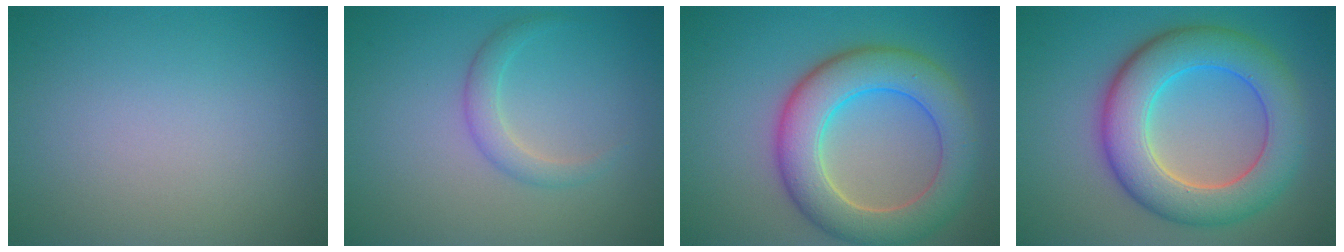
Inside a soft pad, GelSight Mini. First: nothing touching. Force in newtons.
{"total": 1.9, "press": 1.9, "slide": 0.0}
{"total": 8.1, "press": 8.1, "slide": 0.6}
{"total": 8.6, "press": 8.5, "slide": 0.5}